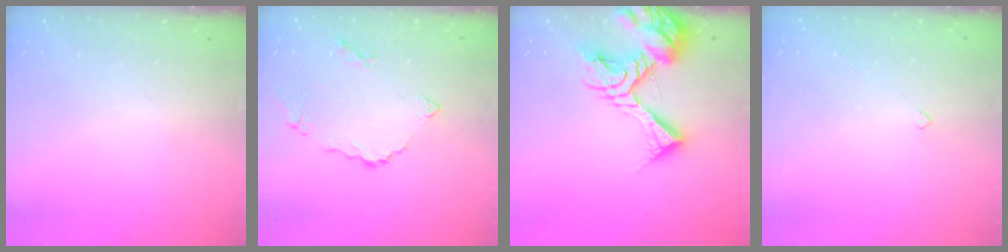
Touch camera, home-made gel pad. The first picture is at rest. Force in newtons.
{"total": 7.2, "press": 7.1, "slide": 0.8}
{"total": 14.0, "press": 14.0, "slide": 1.5}
{"total": 2.3, "press": 2.3, "slide": 0.5}